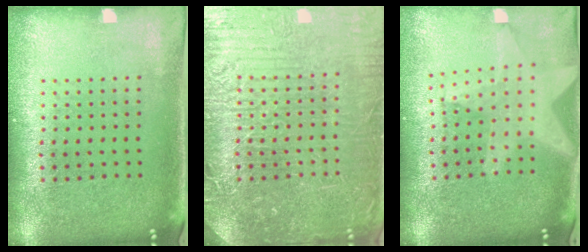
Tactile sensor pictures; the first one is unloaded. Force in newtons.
{"total": 7.8, "press": 7.7, "slide": 1.0}
{"total": 2.2, "press": 1.8, "slide": 1.3}